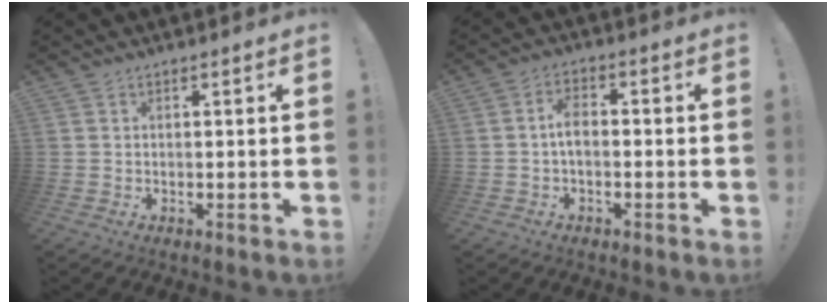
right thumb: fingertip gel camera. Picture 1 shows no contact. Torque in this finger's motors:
{"motor_torque": [0.38, 0.39, 0.25, -0.25, 0.05]}